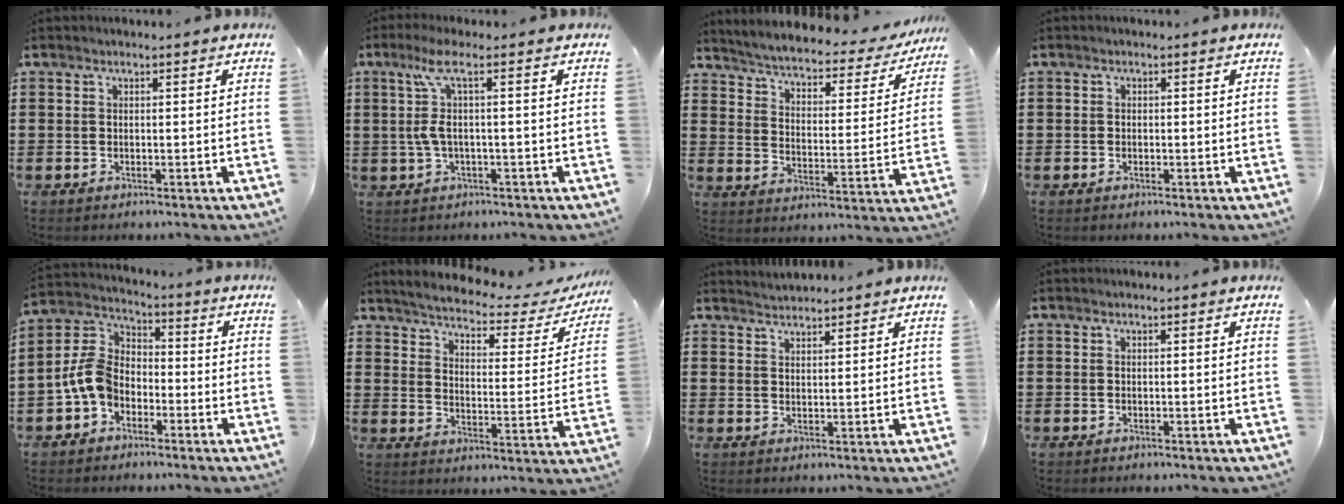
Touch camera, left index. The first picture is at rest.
{"total": 4.8, "force": [0.2, 0.3, 4.7], "torque": [-0.121, -0.010, -0.011]}
{"total": 3.1, "force": [2.9, 0.0, 1.2], "torque": [-0.042, -0.027, 0.038]}
{"total": 0.6, "force": [-0.2, 0.5, 0.2], "torque": [-0.005, 0.001, -0.005]}
{"total": 7.8, "force": [-2.6, 5.7, 4.7], "torque": [-0.141, -0.001, -0.061]}
{"total": 3.3, "force": [3.0, 0.0, 1.3], "torque": [-0.047, -0.027, 0.041]}
{"total": 2.1, "force": [2.1, 0.0, -0.1], "torque": [-0.004, -0.001, 0.041]}
{"total": 0.0}